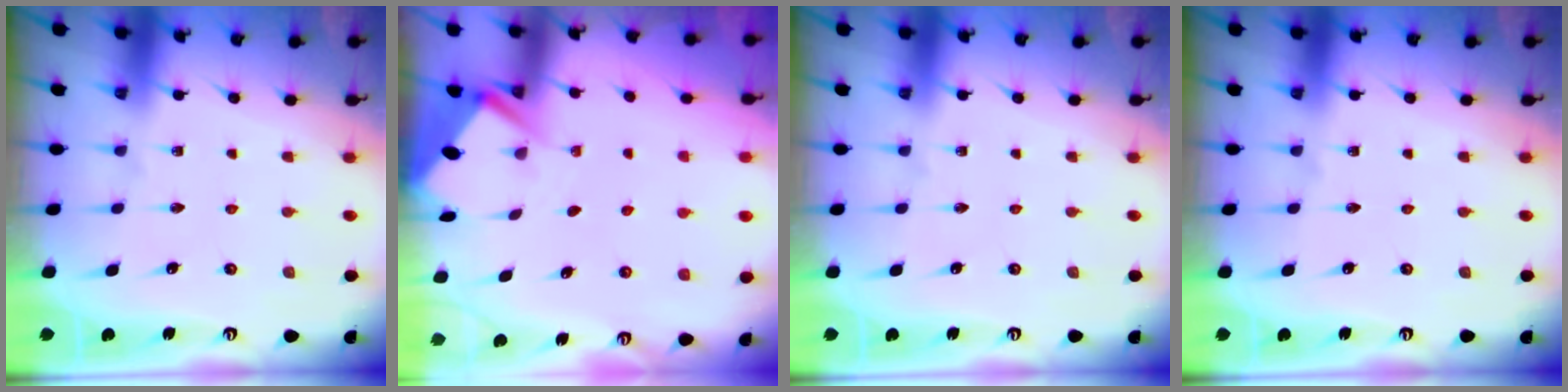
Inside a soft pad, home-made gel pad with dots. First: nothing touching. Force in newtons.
{"total": 2.8, "press": 2.8, "slide": 0.4}
{"total": 0.0}
{"total": 0.0}